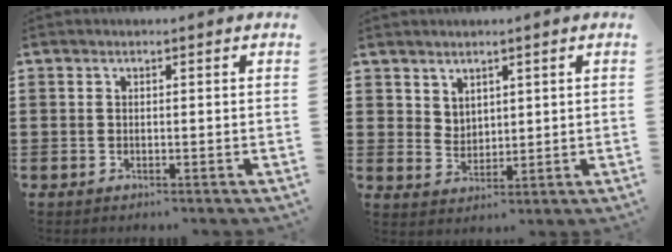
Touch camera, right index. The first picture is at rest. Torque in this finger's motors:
{"motor_torque": [-0.39, 0.26, -0.01, 0.00]}